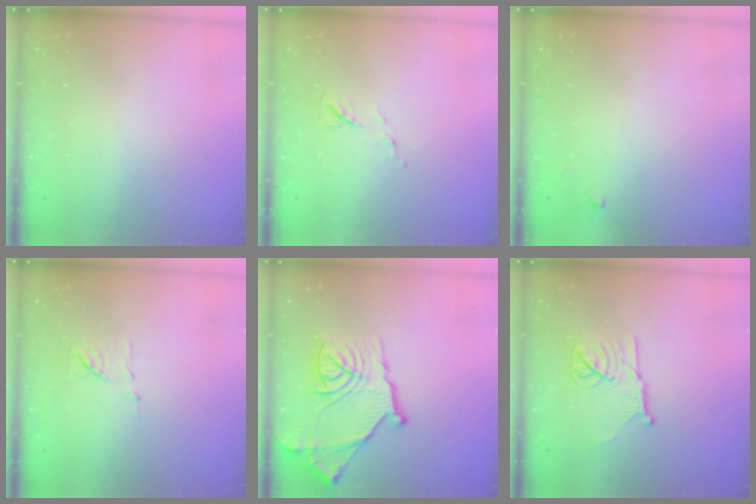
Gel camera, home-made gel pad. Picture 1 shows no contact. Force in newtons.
{"total": 6.2, "press": 6.2, "slide": 0.7}
{"total": 2.0, "press": 2.0, "slide": 0.2}
{"total": 6.8, "press": 6.7, "slide": 0.6}
{"total": 18.7, "press": 18.6, "slide": 1.4}
{"total": 12.4, "press": 12.4, "slide": 0.2}